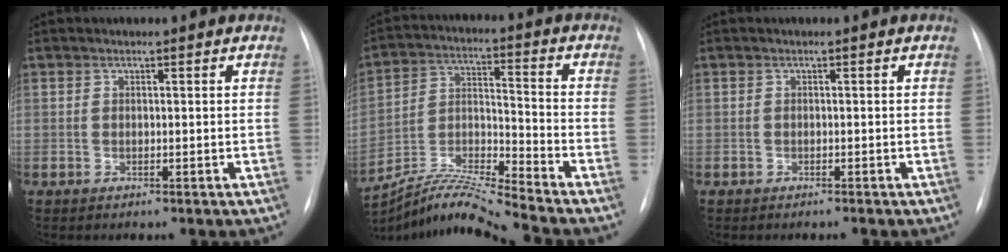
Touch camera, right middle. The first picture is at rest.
{"total": 11.5, "force": [-10.9, -2.3, 2.9], "torque": [-0.061, 0.008, -0.203]}
{"total": 0.6, "force": [-0.5, 0.0, 0.2], "torque": [-0.005, -0.001, -0.010]}